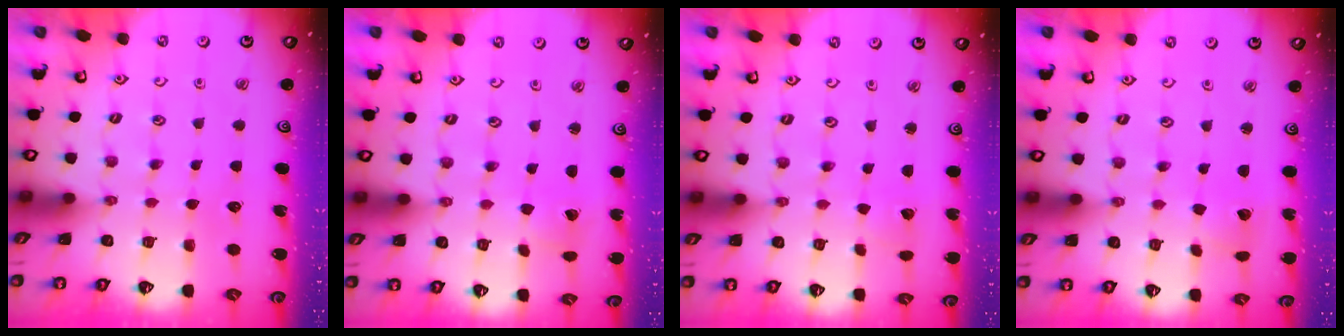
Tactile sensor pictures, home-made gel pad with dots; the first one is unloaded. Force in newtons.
{"total": 2.6, "press": 2.6, "slide": 0.3}
{"total": 2.4, "press": 2.4, "slide": 0.2}
{"total": 2.3, "press": 2.3, "slide": 0.3}